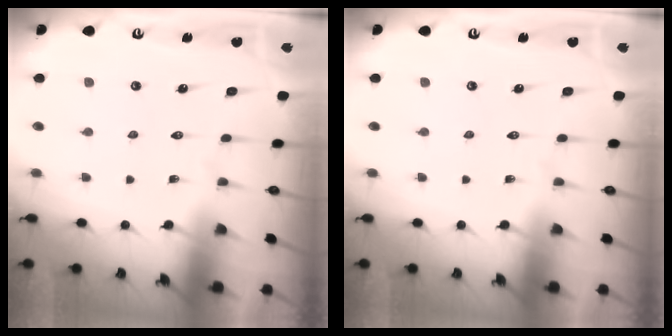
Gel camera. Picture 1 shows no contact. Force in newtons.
{"total": 0.0}